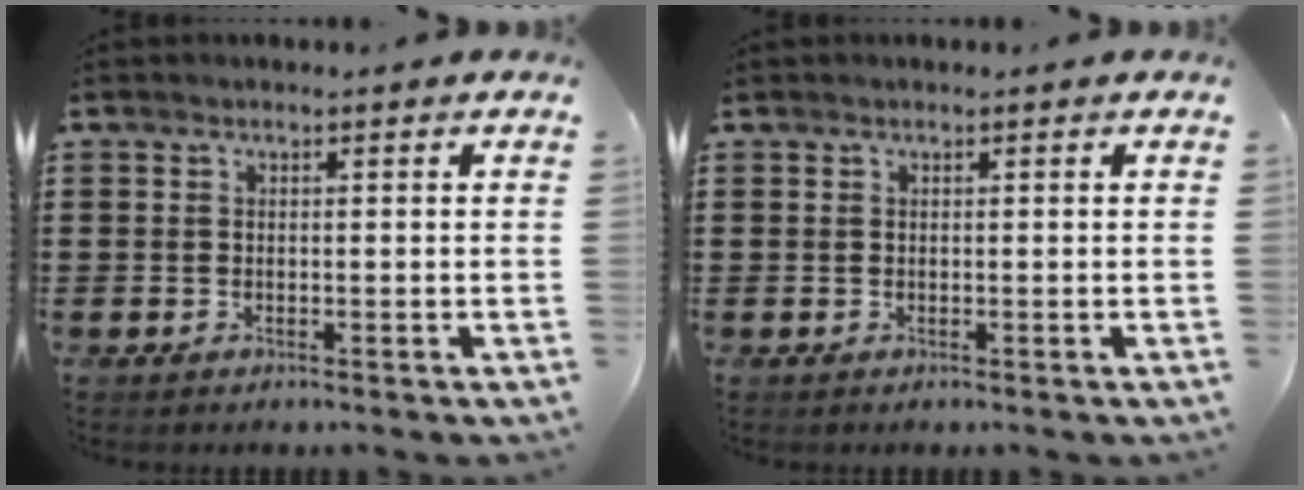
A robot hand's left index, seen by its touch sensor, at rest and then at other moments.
{"total": 0.0}